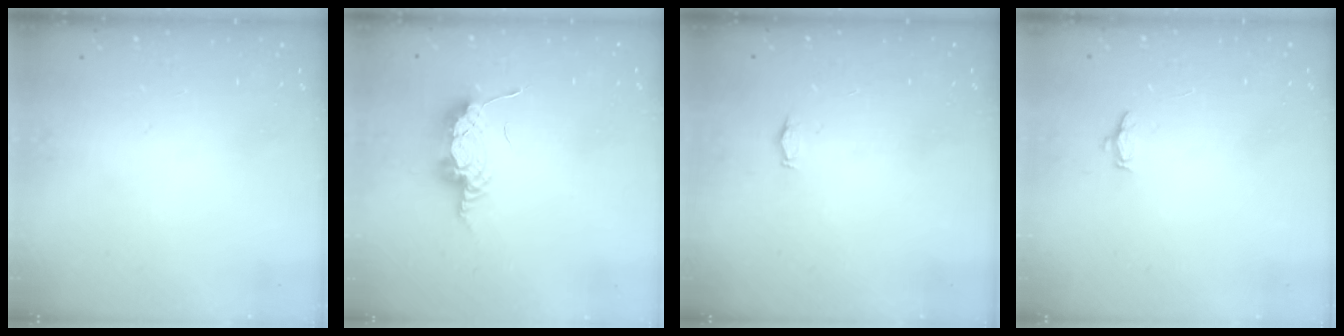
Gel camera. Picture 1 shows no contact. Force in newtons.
{"total": 8.4, "press": 8.2, "slide": 1.6}
{"total": 2.9, "press": 2.9, "slide": 0.5}
{"total": 3.6, "press": 3.5, "slide": 0.3}